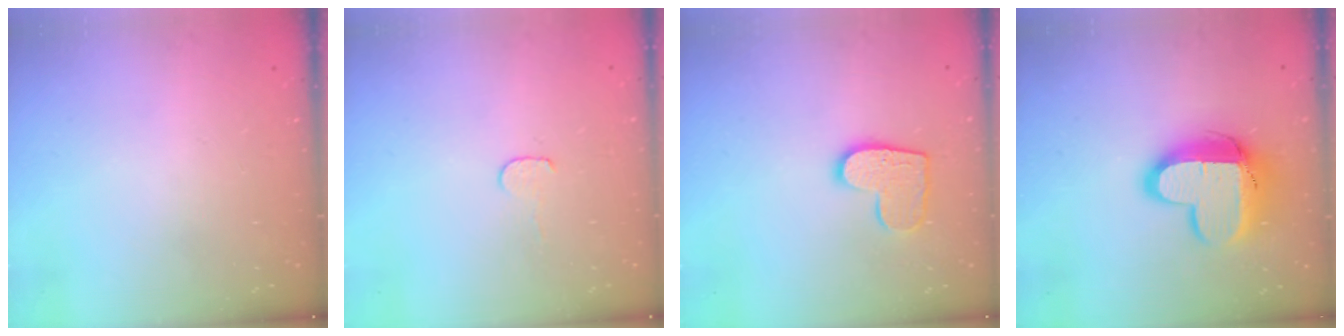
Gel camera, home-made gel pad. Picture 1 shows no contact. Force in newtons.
{"total": 3.5, "press": 3.5, "slide": 0.4}
{"total": 10.8, "press": 10.8, "slide": 0.7}
{"total": 14.0, "press": 13.9, "slide": 1.4}